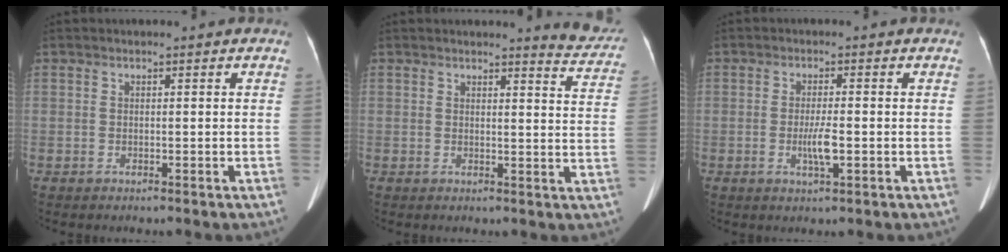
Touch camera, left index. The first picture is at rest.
{"total": 6.6, "force": [6.5, 0.5, 1.1], "torque": [-0.002, -0.038, 0.049]}
{"total": 3.3, "force": [-1.0, 0.3, 3.2], "torque": [-0.064, -0.006, -0.014]}